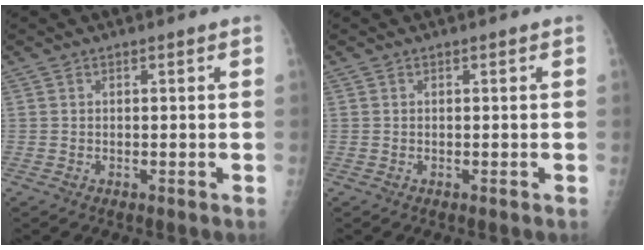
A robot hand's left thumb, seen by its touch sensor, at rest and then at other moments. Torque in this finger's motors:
{"motor_torque": [-0.10, -0.11, 0.00, 0.00, 0.00]}